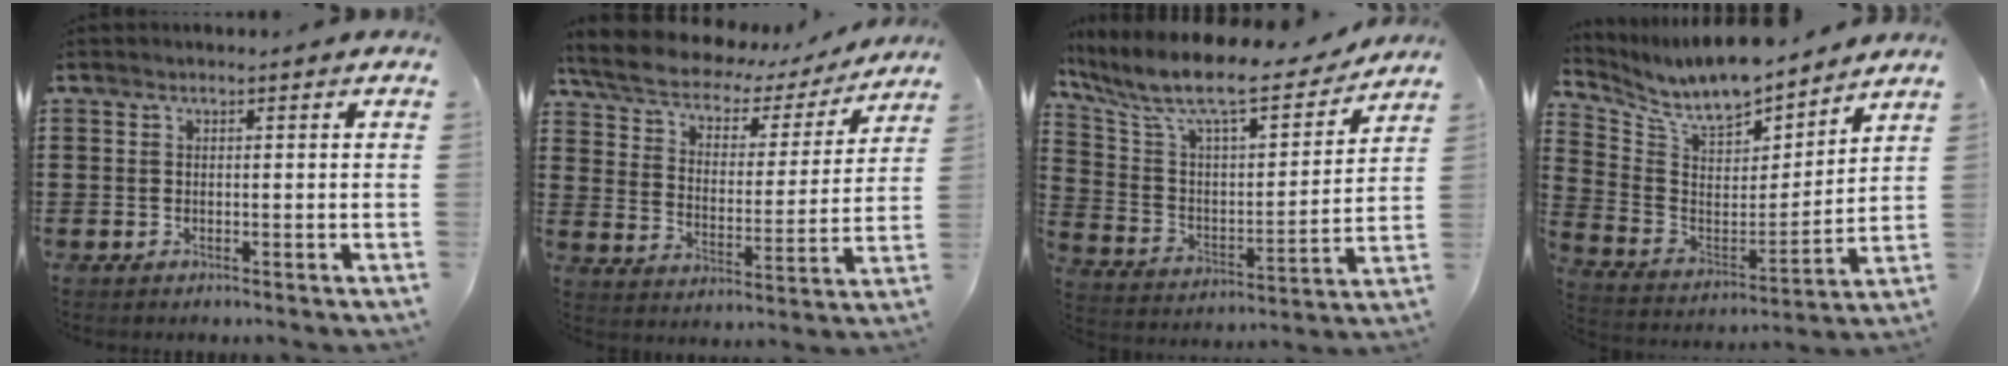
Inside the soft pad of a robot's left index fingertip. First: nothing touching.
{"total": 6.7, "force": [5.7, 2.1, 2.7], "torque": [-0.080, -0.037, 0.097]}
{"total": 11.1, "force": [9.2, 1.7, 6.0], "torque": [-0.149, -0.067, 0.152]}
{"total": 9.4, "force": [8.5, 2.4, 3.1], "torque": [-0.104, -0.060, 0.149]}